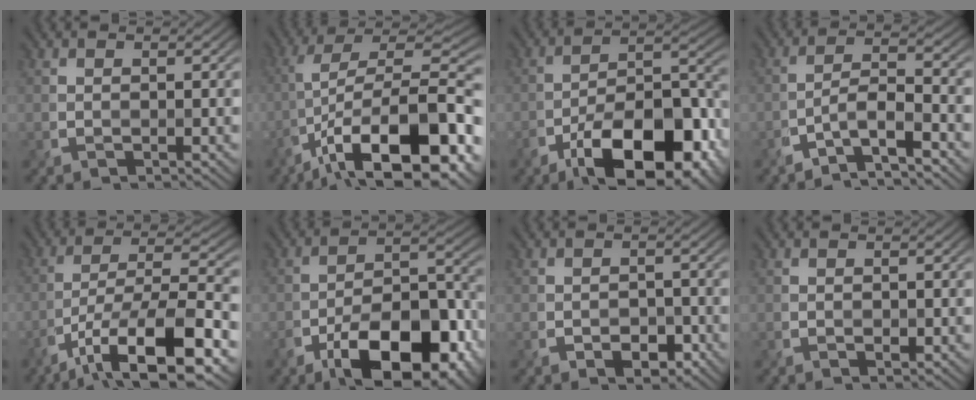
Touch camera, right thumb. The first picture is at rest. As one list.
[{"total": 16.7, "force": [-6.9, 6.2, 13.9], "torque": [-0.227, 0.004, -0.120]}, {"total": 15.9, "force": [-8.9, 6.7, 11.3], "torque": [-0.170, -0.011, -0.151]}, {"total": 4.9, "force": [-3.4, 0.7, 3.4], "torque": [-0.063, 0.009, -0.074]}, {"total": 13.6, "force": [-7.3, 3.9, 10.7], "torque": [-0.189, -0.007, -0.124]}, {"total": 14.5, "force": [-7.8, 6.4, 10.4], "torque": [-0.165, -0.010, -0.133]}, {"total": 2.8, "force": [-1.5, 1.9, 1.5], "torque": [-0.025, -0.010, -0.020]}, {"total": 0.6, "force": [-0.2, 0.4, 0.4], "torque": [-0.008, -0.005, 0.000]}]